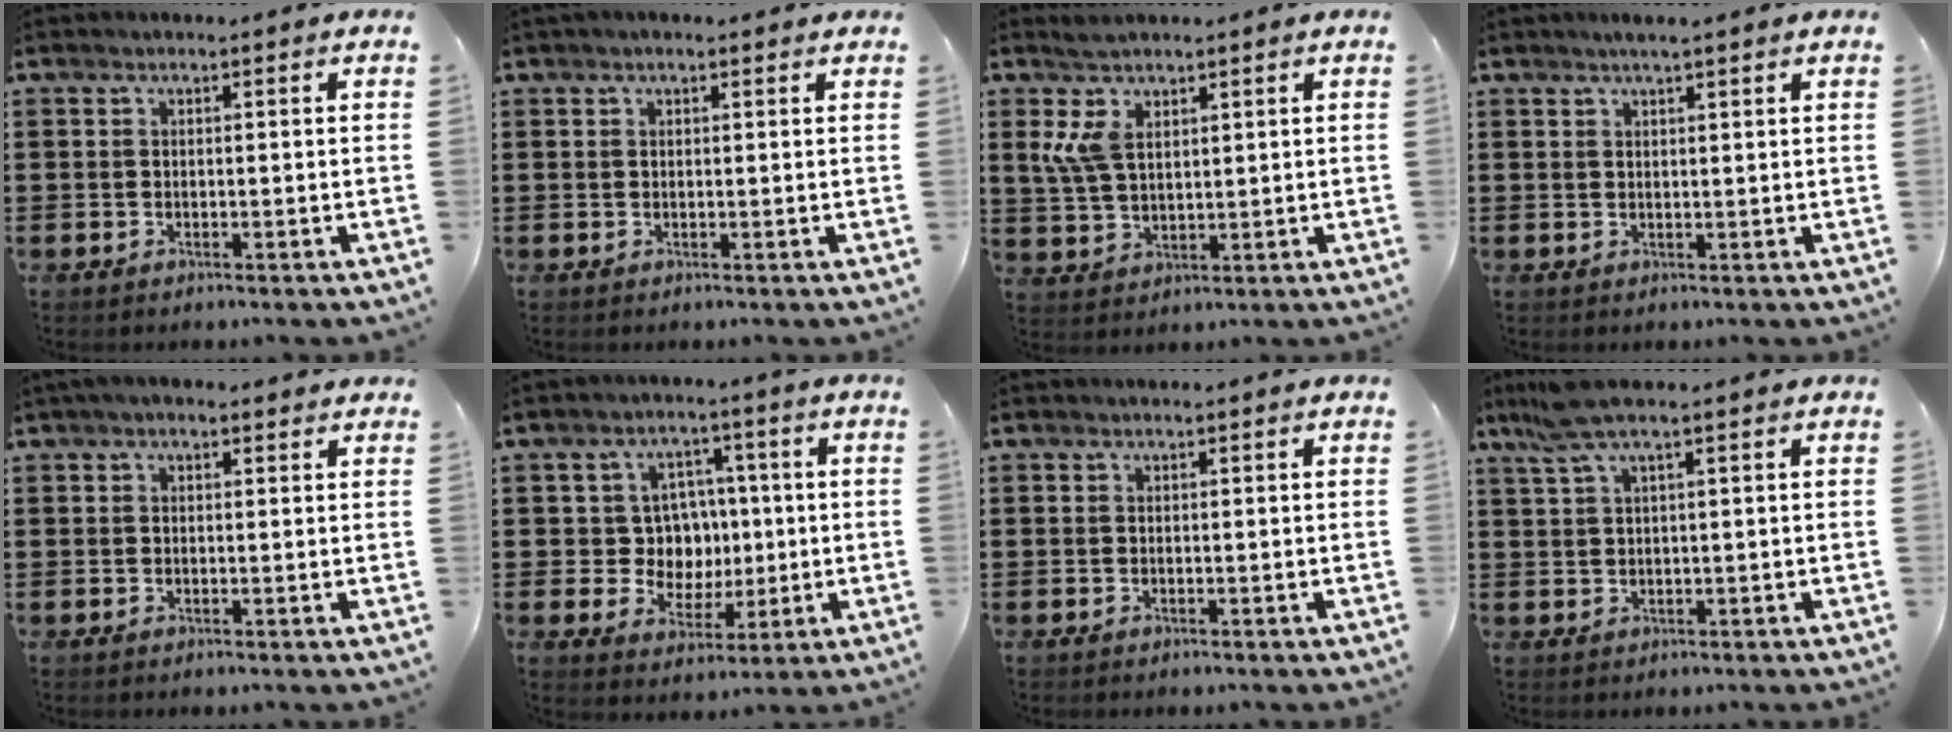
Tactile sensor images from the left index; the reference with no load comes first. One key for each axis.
{"total": 0.7, "fx": 0.5, "fy": 0.3, "fz": 0.5, "tx": -0.009, "ty": 0.005, "tz": 0.007}
{"total": 6.2, "fx": 3.2, "fy": 3.1, "fz": 4.3, "tx": -0.110, "ty": 0.002, "tz": 0.055}
{"total": 1.6, "fx": 1.3, "fy": -0.1, "fz": 0.9, "tx": -0.018, "ty": 0.002, "tz": 0.024}
{"total": 1.8, "fx": 1.2, "fy": 0.8, "fz": 1.1, "tx": -0.024, "ty": 0.007, "tz": 0.022}
{"total": 7.0, "fx": 0.6, "fy": 6.4, "fz": 2.8, "tx": -0.064, "ty": 0.012, "tz": 0.012}
{"total": 0.0}
{"total": 4.2, "fx": 2.3, "fy": 0.2, "fz": 3.5, "tx": -0.080, "ty": 0.001, "tz": 0.040}